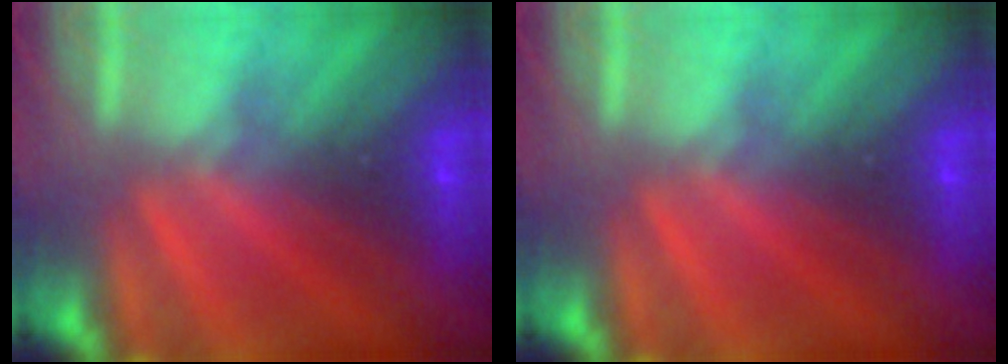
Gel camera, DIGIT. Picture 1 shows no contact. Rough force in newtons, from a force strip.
{"total": 0.0}